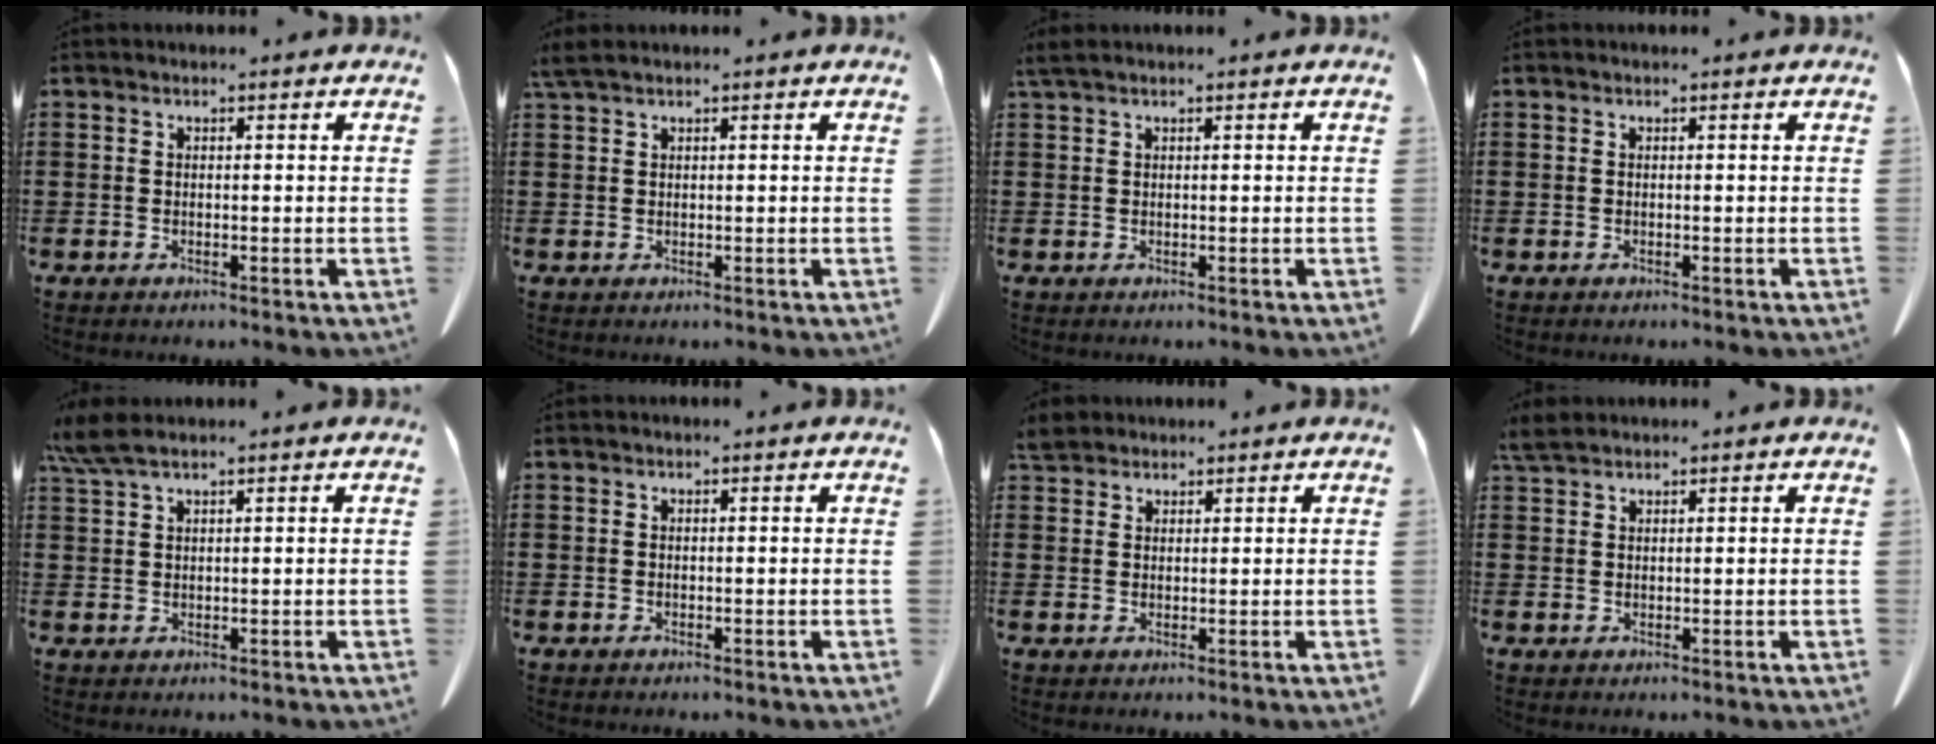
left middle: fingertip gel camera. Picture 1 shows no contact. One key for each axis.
{"total": 1.4, "fx": 1.0, "fy": 0.1, "fz": 0.9, "tx": -0.022, "ty": 0.000, "tz": 0.020}
{"total": 0.9, "fx": 0.6, "fy": 0.0, "fz": 0.7, "tx": -0.017, "ty": 0.000, "tz": 0.012}
{"total": 0.0}
{"total": 3.9, "fx": 2.7, "fy": 0.6, "fz": 2.8, "tx": -0.068, "ty": -0.001, "tz": 0.049}
{"total": 0.0}
{"total": 3.1, "fx": 2.8, "fy": 1.1, "fz": 0.7, "tx": -0.024, "ty": 0.003, "tz": 0.055}
{"total": 2.7, "fx": 2.2, "fy": 0.8, "fz": 1.3, "tx": -0.033, "ty": 0.004, "tz": 0.044}